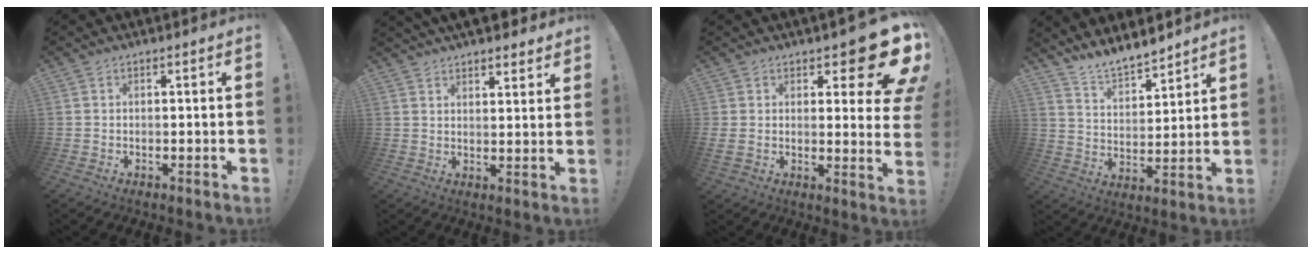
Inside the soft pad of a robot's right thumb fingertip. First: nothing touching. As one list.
[{"total": 5.4, "force": [4.8, 2.0, 1.6], "torque": [-0.023, -0.028, 0.087]}, {"total": 13.3, "force": [8.1, 4.8, 9.4], "torque": [-0.111, -0.076, 0.137]}, {"total": 8.9, "force": [8.7, 1.4, 1.4], "torque": [-0.041, -0.079, 0.163]}]